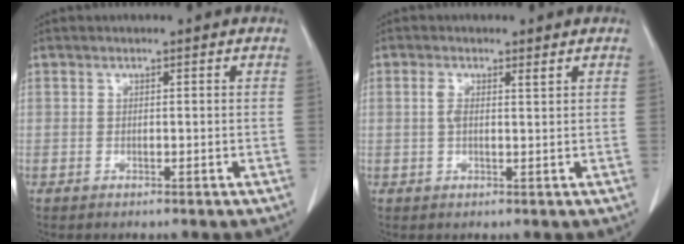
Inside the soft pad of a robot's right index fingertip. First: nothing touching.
{"total": 2.7, "force": [1.1, 0.8, 2.3], "torque": [-0.050, 0.006, 0.022]}